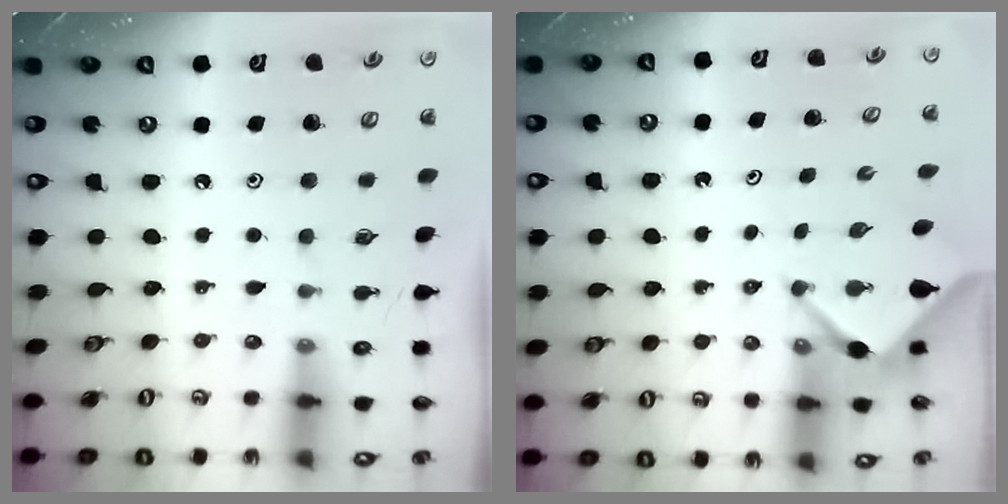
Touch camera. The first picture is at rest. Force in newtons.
{"total": 3.8, "press": 3.8, "slide": 0.2}